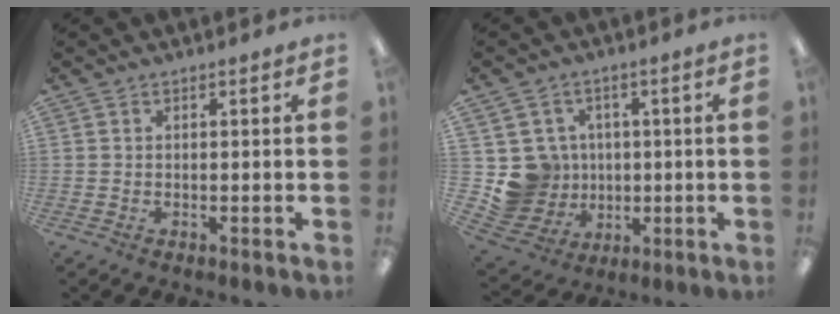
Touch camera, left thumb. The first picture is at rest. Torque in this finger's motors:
{"motor_torque": [-0.08, 0.17, 0.02, -0.04, 0.01]}